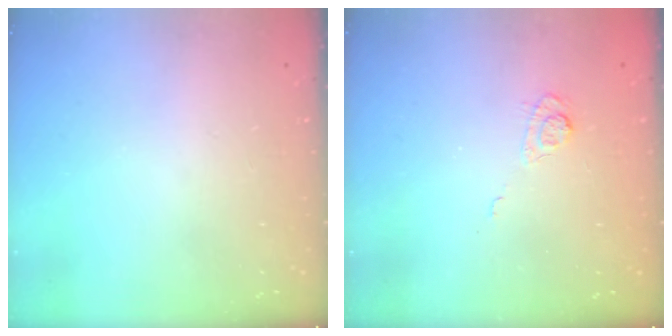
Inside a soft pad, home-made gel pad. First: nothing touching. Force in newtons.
{"total": 3.3, "press": 2.9, "slide": 1.6}